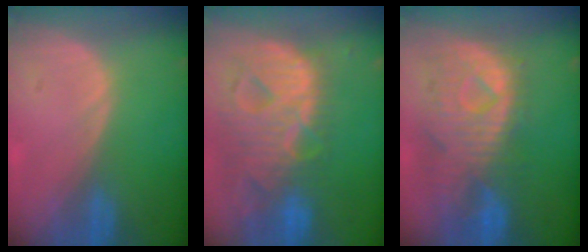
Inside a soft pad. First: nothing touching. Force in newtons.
{"total": 13.4, "press": 11.4, "slide": 7.0}
{"total": 11.2, "press": 9.7, "slide": 5.4}